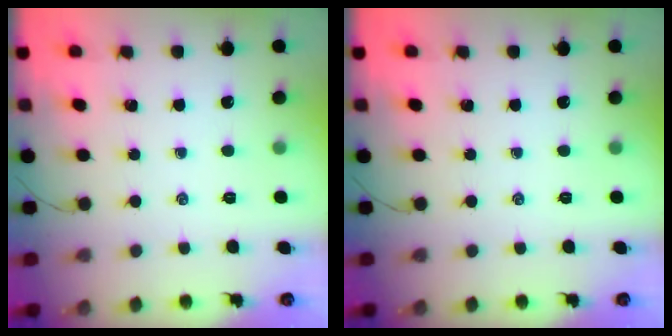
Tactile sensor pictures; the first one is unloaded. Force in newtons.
{"total": 0.0}